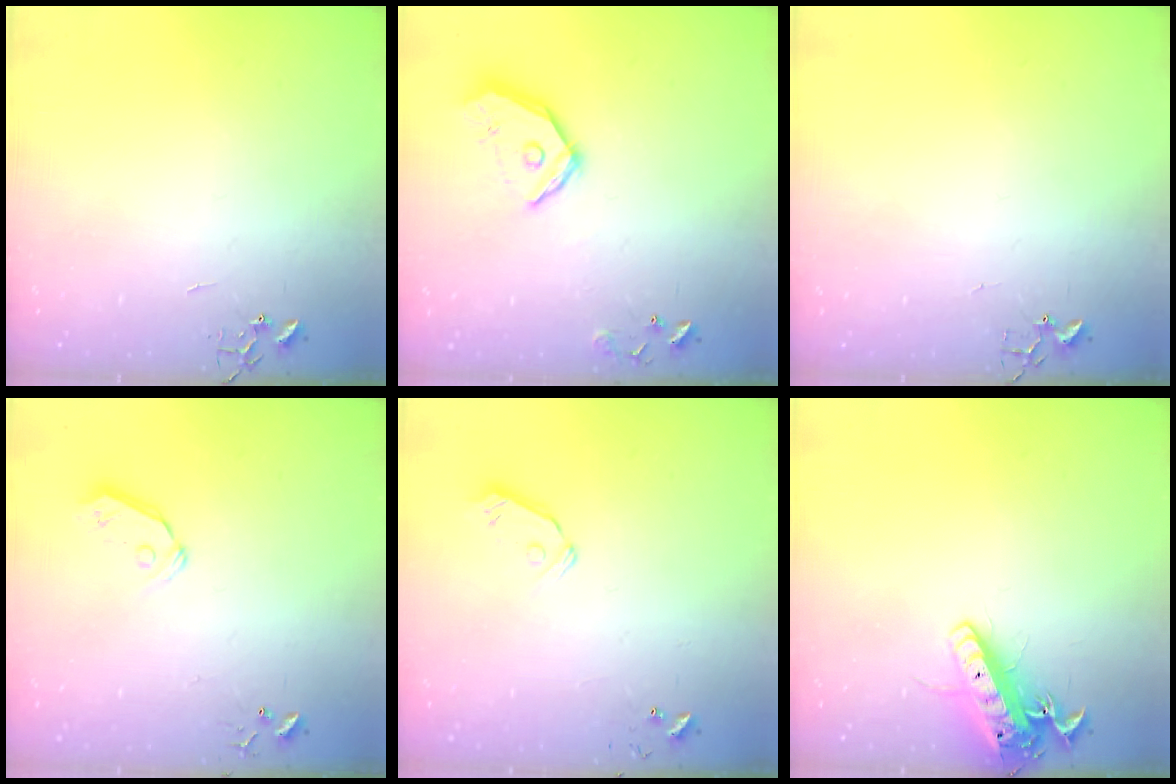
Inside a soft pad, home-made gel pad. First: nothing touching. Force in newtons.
{"total": 14.1, "press": 13.9, "slide": 2.0}
{"total": 7.3, "press": 7.3, "slide": 0.5}
{"total": 7.3, "press": 7.2, "slide": 0.8}
{"total": 5.5, "press": 5.4, "slide": 0.9}
{"total": 14.1, "press": 13.8, "slide": 2.8}